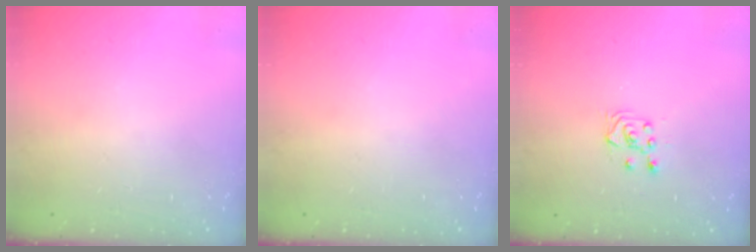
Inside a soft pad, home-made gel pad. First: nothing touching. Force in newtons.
{"total": 0.0}
{"total": 4.5, "press": 4.4, "slide": 0.8}